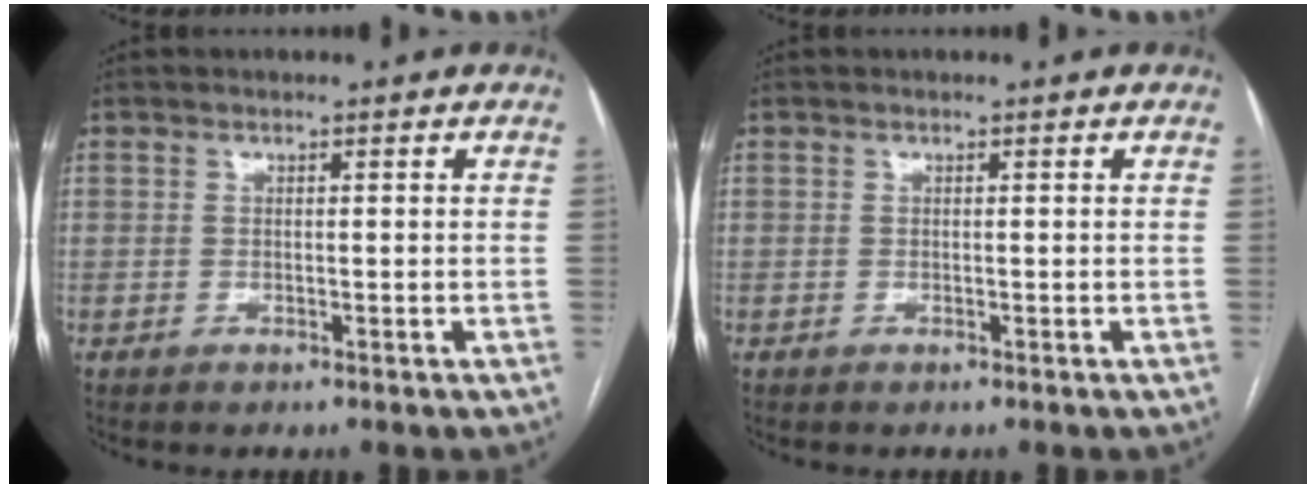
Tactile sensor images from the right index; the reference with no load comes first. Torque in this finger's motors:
{"motor_torque": [0.00, 0.00, 0.00, 0.00]}